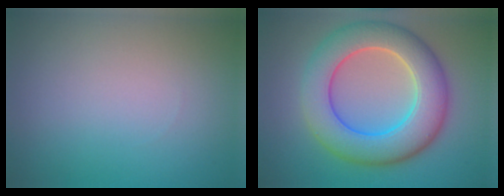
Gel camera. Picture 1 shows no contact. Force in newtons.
{"total": 9.0, "press": 9.0, "slide": 0.5}